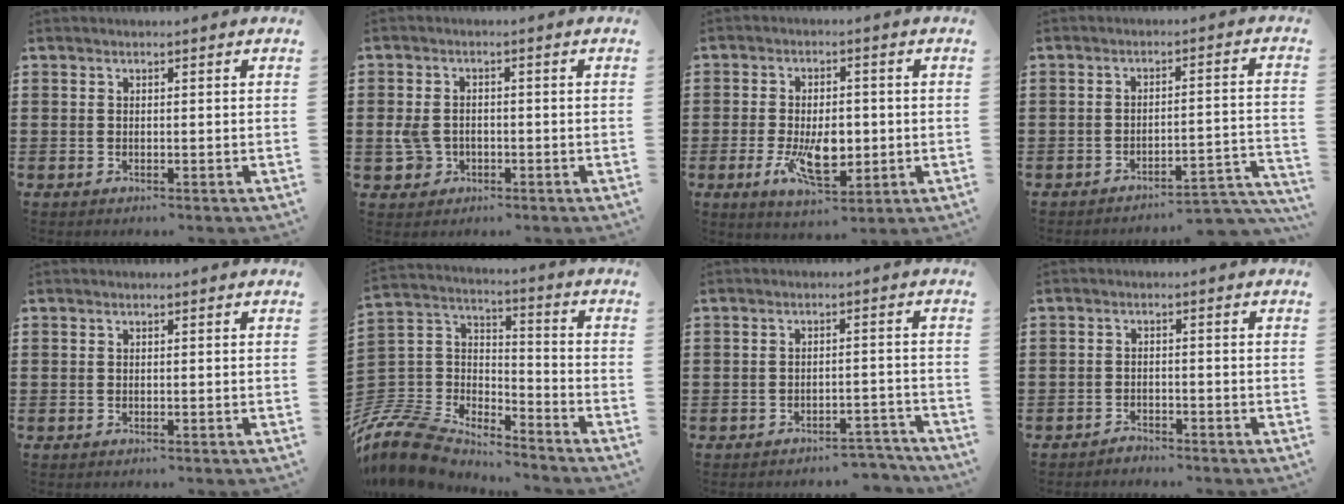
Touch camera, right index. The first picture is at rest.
{"total": 3.5, "force": [-0.8, 2.9, 1.7], "torque": [-0.053, 0.001, -0.020]}
{"total": 8.7, "force": [-1.6, 4.2, 7.5], "torque": [-0.135, -0.009, -0.028]}
{"total": 4.1, "force": [-3.8, 0.0, 1.5], "torque": [-0.028, -0.007, -0.080]}
{"total": 0.0}
{"total": 9.9, "force": [-8.9, 3.6, 2.5], "torque": [-0.097, 0.001, -0.186]}
{"total": 3.2, "force": [-3.2, 0.4, 0.6], "torque": [-0.015, 0.004, -0.066]}
{"total": 1.6, "force": [-1.6, 0.3, 0.1], "torque": [-0.007, 0.004, -0.034]}